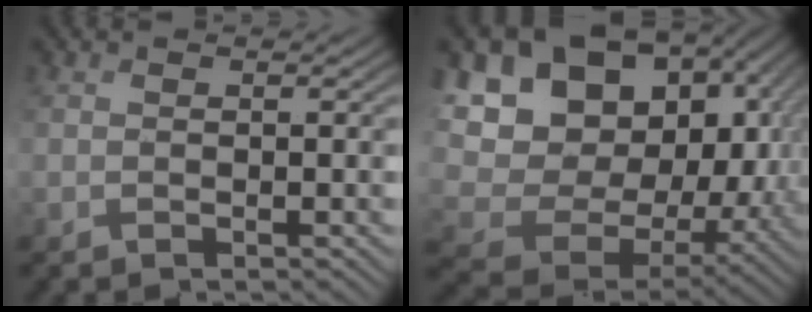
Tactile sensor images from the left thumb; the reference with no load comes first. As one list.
[{"total": 18.5, "force": [2.2, 13.4, 12.5], "torque": [-0.248, -0.027, 0.080]}]